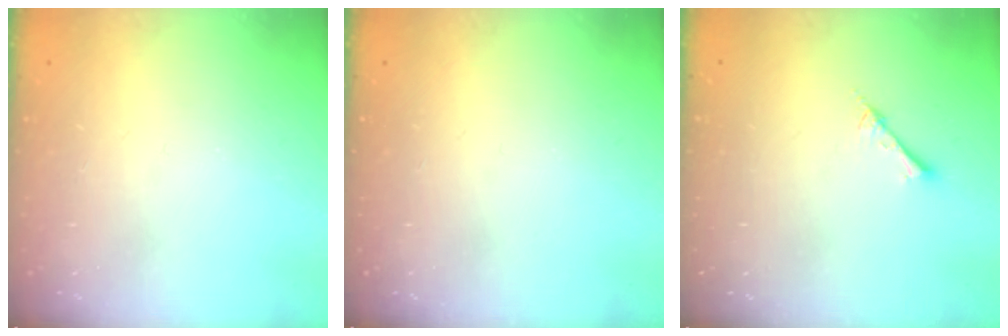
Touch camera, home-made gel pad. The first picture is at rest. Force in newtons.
{"total": 0.0}
{"total": 1.5, "press": 1.4, "slide": 0.2}